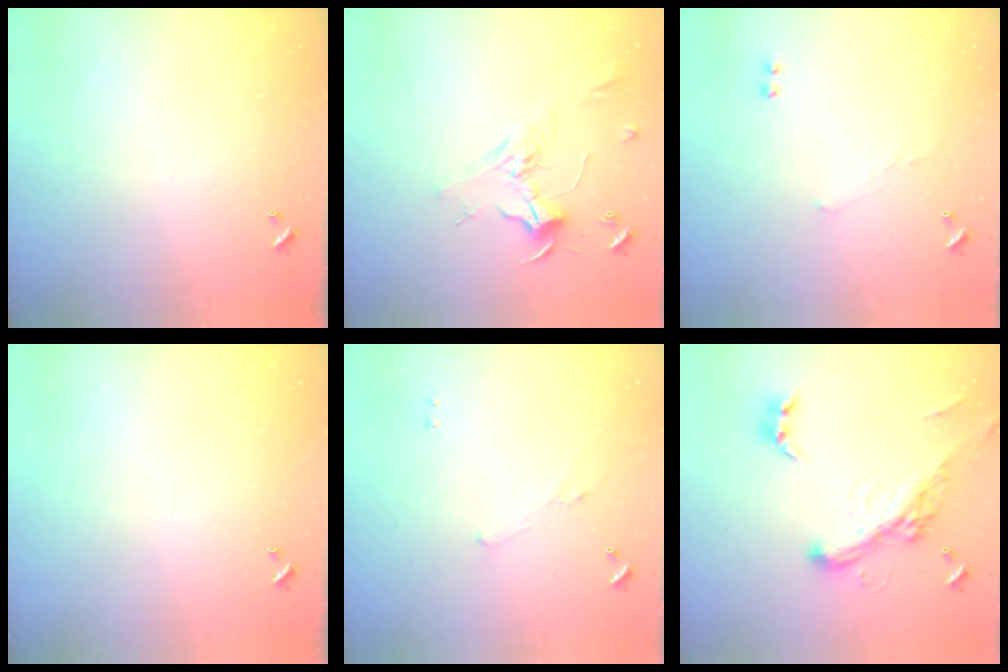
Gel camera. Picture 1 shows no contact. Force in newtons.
{"total": 2.4, "press": 2.3, "slide": 0.8}
{"total": 1.2, "press": 0.8, "slide": 0.9}
{"total": 0.0}
{"total": 1.2, "press": 0.9, "slide": 0.8}
{"total": 8.3, "press": 8.0, "slide": 1.9}